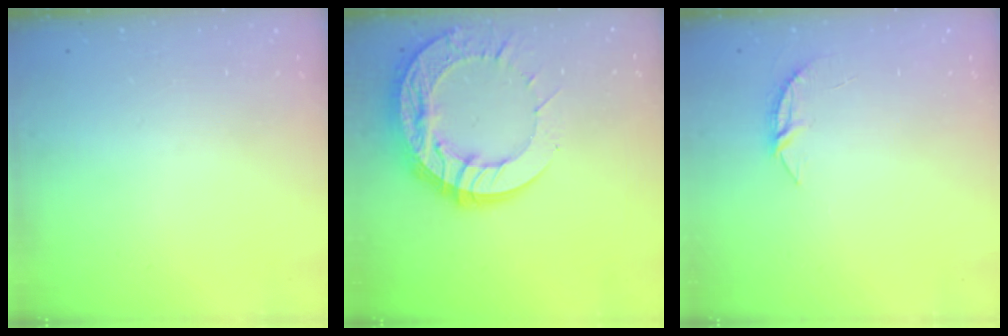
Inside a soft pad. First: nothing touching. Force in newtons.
{"total": 20.5, "press": 20.4, "slide": 1.7}
{"total": 3.7, "press": 3.6, "slide": 0.4}